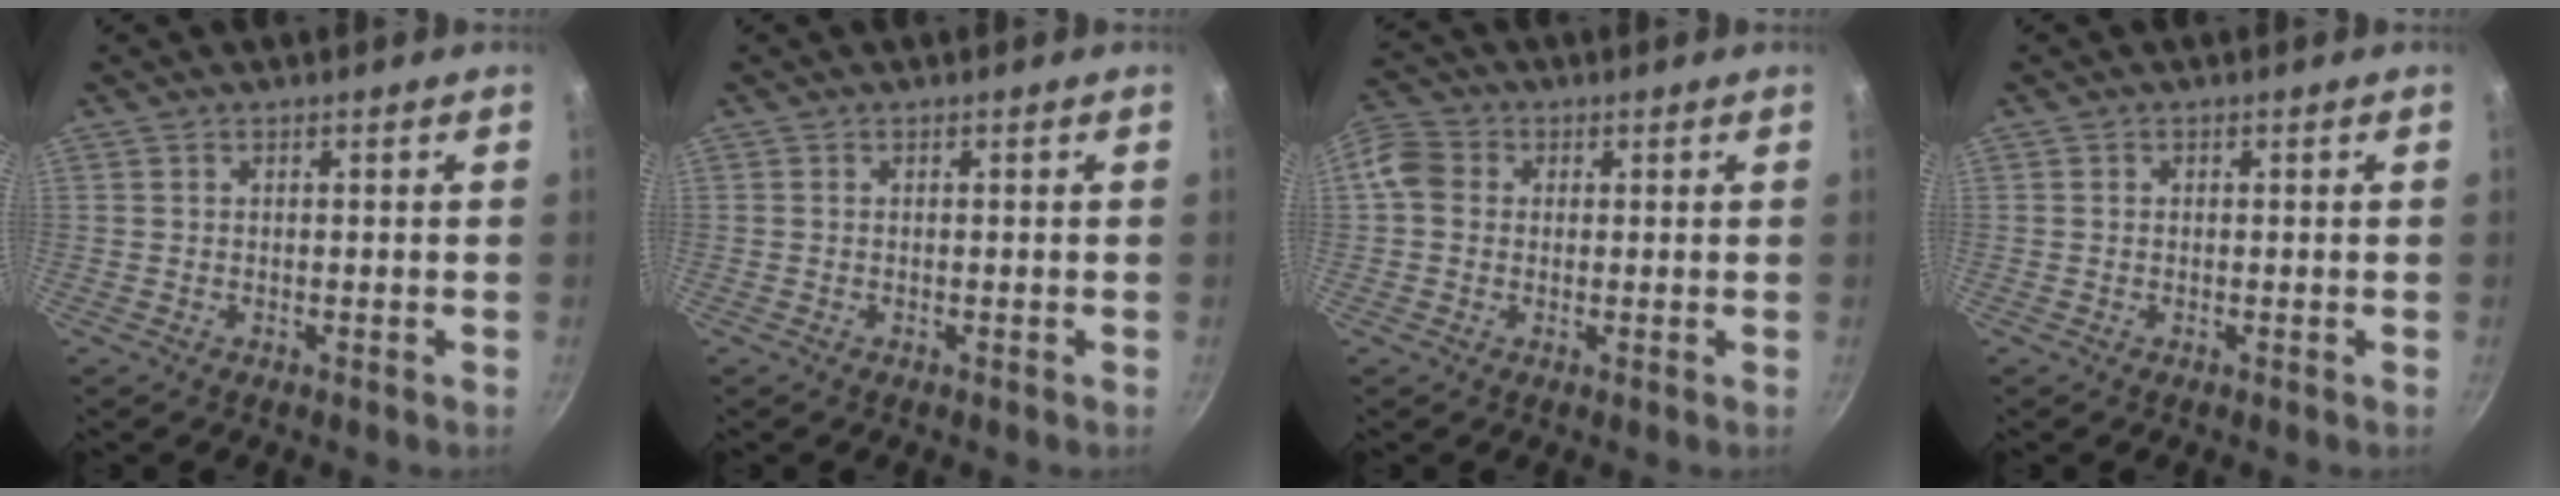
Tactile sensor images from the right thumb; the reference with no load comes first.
{"total": 0.0}
{"total": 7.5, "force": [0.7, 6.5, 3.8], "torque": [-0.061, 0.016, -0.005]}
{"total": 0.5, "force": [0.1, 0.5, 0.1], "torque": [0.001, 0.003, 0.000]}